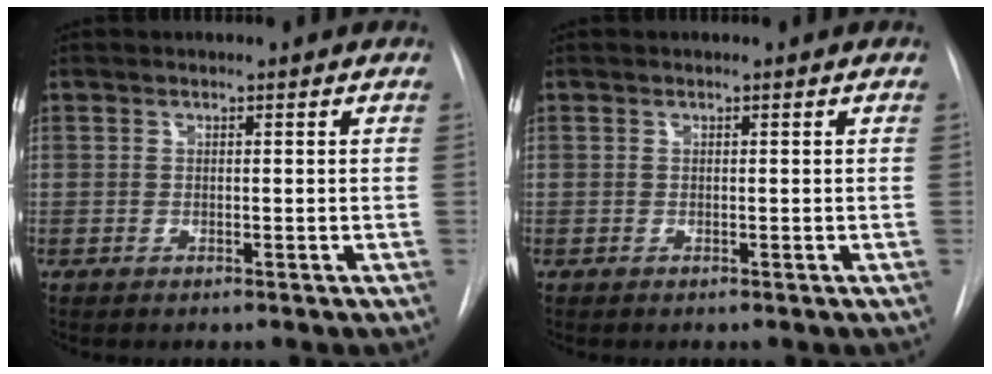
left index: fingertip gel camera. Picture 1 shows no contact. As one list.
[{"total": 0.0}]